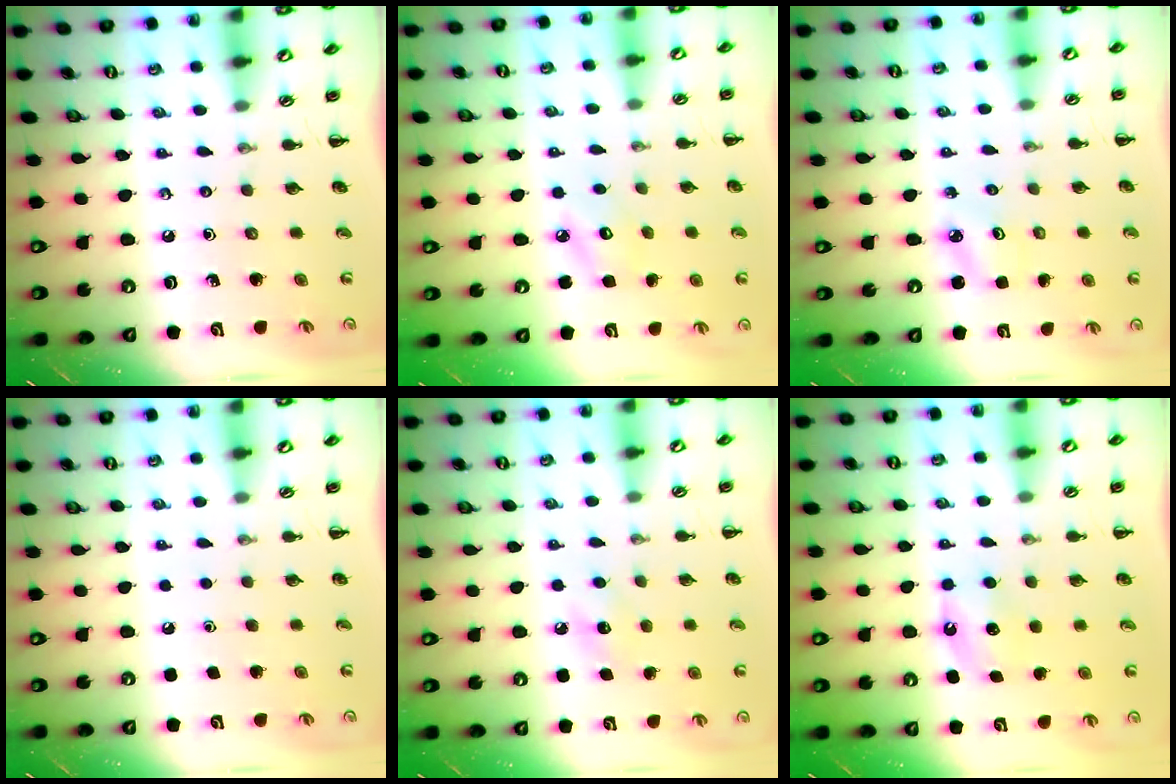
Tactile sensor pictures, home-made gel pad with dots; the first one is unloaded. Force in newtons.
{"total": 4.1, "press": 4.0, "slide": 0.8}
{"total": 2.5, "press": 2.4, "slide": 0.5}
{"total": 1.6, "press": 1.6, "slide": 0.1}
{"total": 7.8, "press": 7.5, "slide": 2.1}
{"total": 6.0, "press": 5.8, "slide": 1.6}